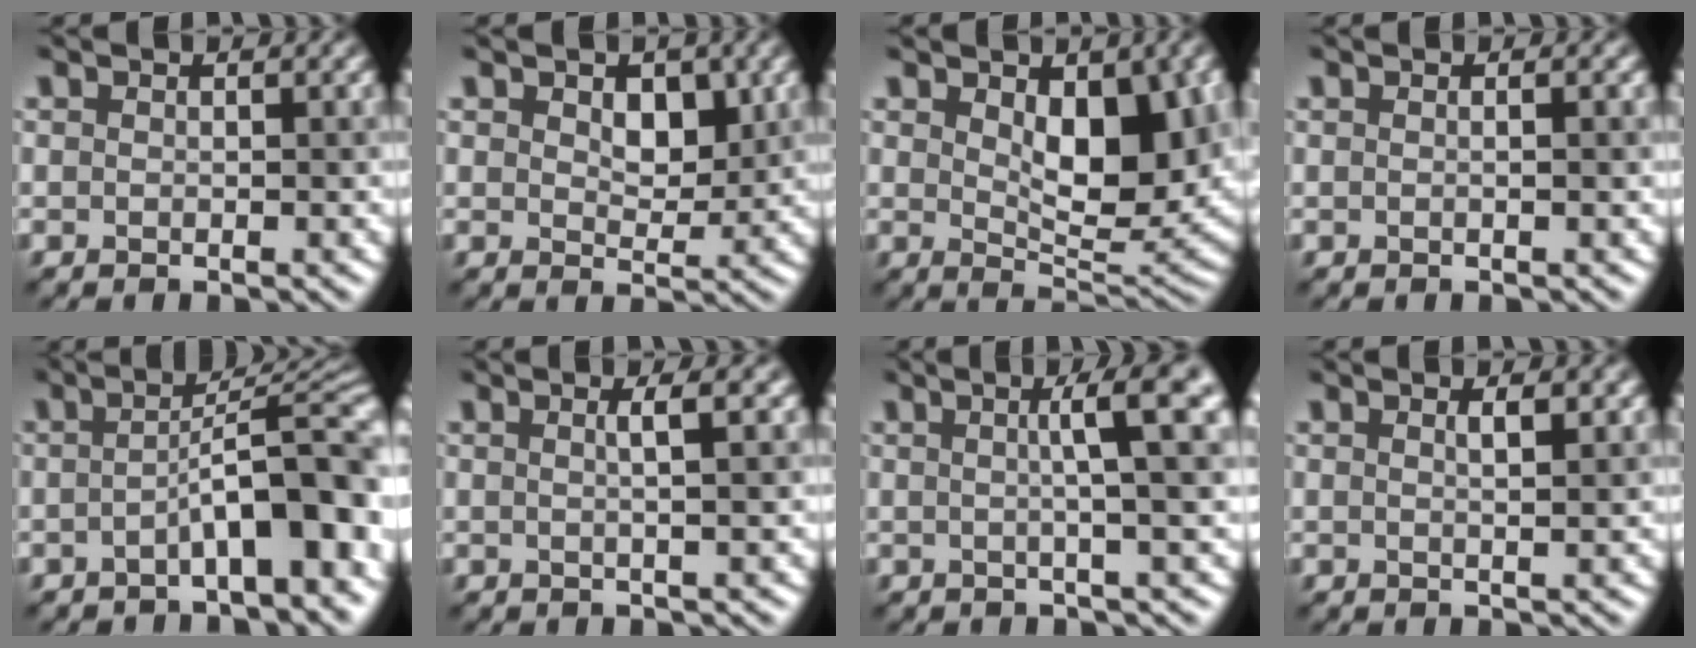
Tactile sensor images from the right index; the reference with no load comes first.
{"total": 2.6, "force": [1.1, 1.7, 1.7], "torque": [-0.029, 0.001, 0.020]}
{"total": 7.3, "force": [1.6, 3.6, 6.2], "torque": [-0.094, -0.006, 0.038]}
{"total": 1.1, "force": [0.3, 0.5, 1.0], "torque": [-0.003, -0.003, -0.009]}
{"total": 8.4, "force": [-2.4, 1.9, 7.8], "torque": [-0.098, 0.025, -0.044]}
{"total": 2.1, "force": [0.4, 0.4, 2.0], "torque": [-0.029, 0.011, 0.000]}
{"total": 5.4, "force": [1.1, 0.5, 5.2], "torque": [-0.072, 0.018, 0.018]}
{"total": 1.5, "force": [0.6, 0.4, 1.3], "torque": [-0.016, 0.008, 0.006]}